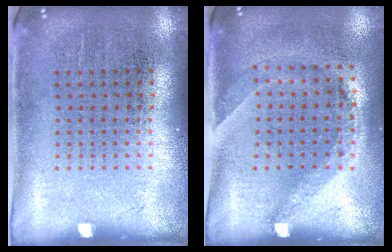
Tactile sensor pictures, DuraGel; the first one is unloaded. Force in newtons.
{"total": 1.4, "press": 1.0, "slide": 1.0}